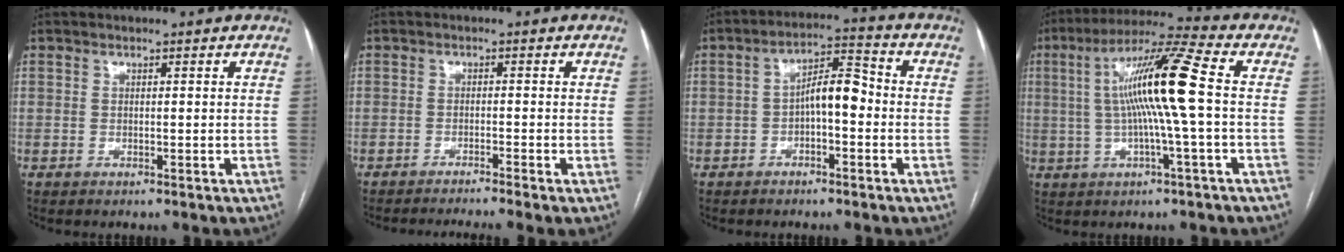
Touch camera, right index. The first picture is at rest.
{"total": 6.0, "force": [-5.0, -1.3, 2.9], "torque": [-0.028, -0.004, -0.074]}
{"total": 6.4, "force": [-1.1, 2.2, 5.9], "torque": [-0.100, 0.029, -0.019]}
{"total": 13.3, "force": [0.7, -0.8, 13.2], "torque": [-0.239, 0.017, 0.008]}